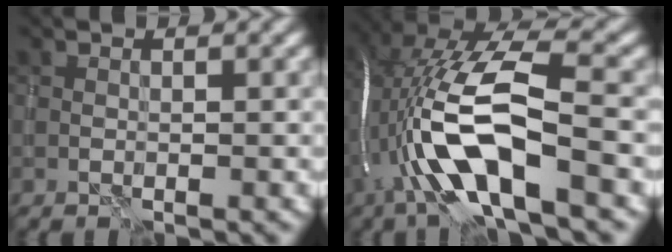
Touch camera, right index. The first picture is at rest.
{"total": 12.9, "force": [-2.9, 4.3, 11.8], "torque": [-0.247, 0.018, -0.058]}